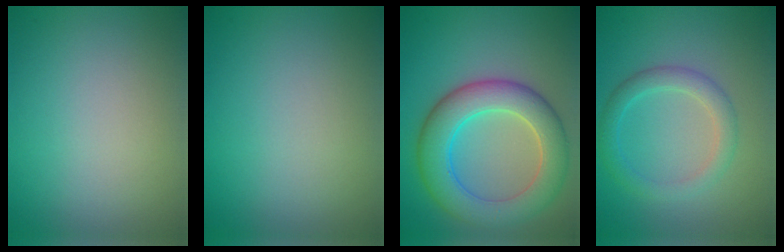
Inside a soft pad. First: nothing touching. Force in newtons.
{"total": 0.0}
{"total": 7.5, "press": 7.5, "slide": 0.4}
{"total": 2.7, "press": 2.7, "slide": 0.1}